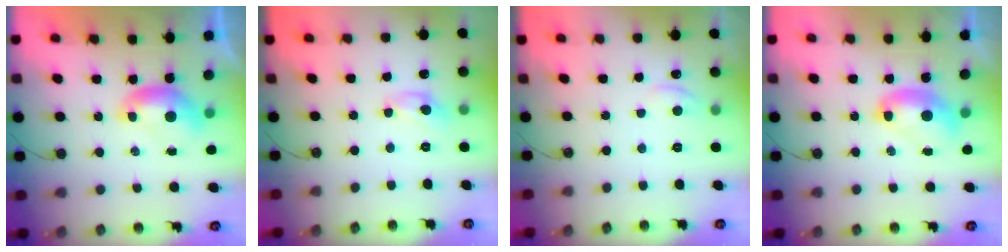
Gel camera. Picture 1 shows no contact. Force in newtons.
{"total": 3.7, "press": 3.7, "slide": 0.3}
{"total": 1.6, "press": 1.5, "slide": 0.5}
{"total": 2.8, "press": 2.8, "slide": 0.1}